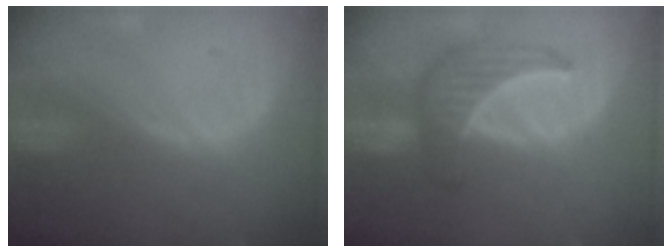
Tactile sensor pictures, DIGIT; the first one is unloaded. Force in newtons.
{"total": 6.2, "press": 5.9, "slide": 1.7}